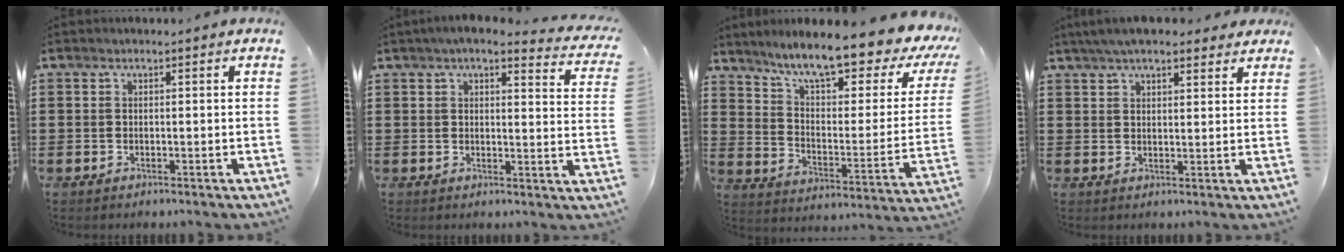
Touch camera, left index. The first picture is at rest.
{"total": 4.2, "force": [3.6, 0.3, 2.2], "torque": [-0.056, -0.011, 0.061]}
{"total": 10.1, "force": [8.3, 0.6, 5.8], "torque": [-0.128, -0.060, 0.135]}
{"total": 5.5, "force": [4.6, 1.4, 2.6], "torque": [-0.062, 0.001, 0.086]}